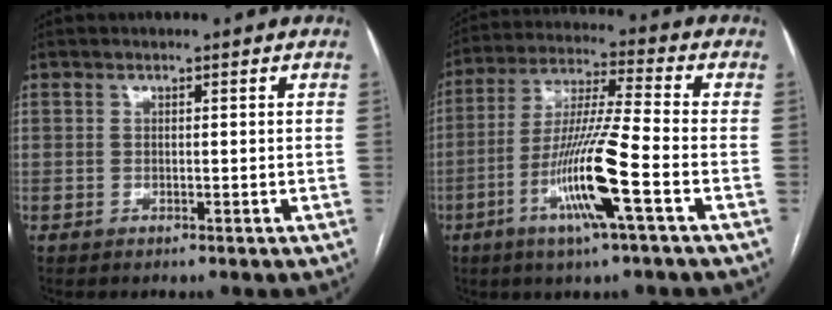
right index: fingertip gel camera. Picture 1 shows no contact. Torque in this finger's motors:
{"motor_torque": [1.93, -0.21, 1.05, 0.21]}